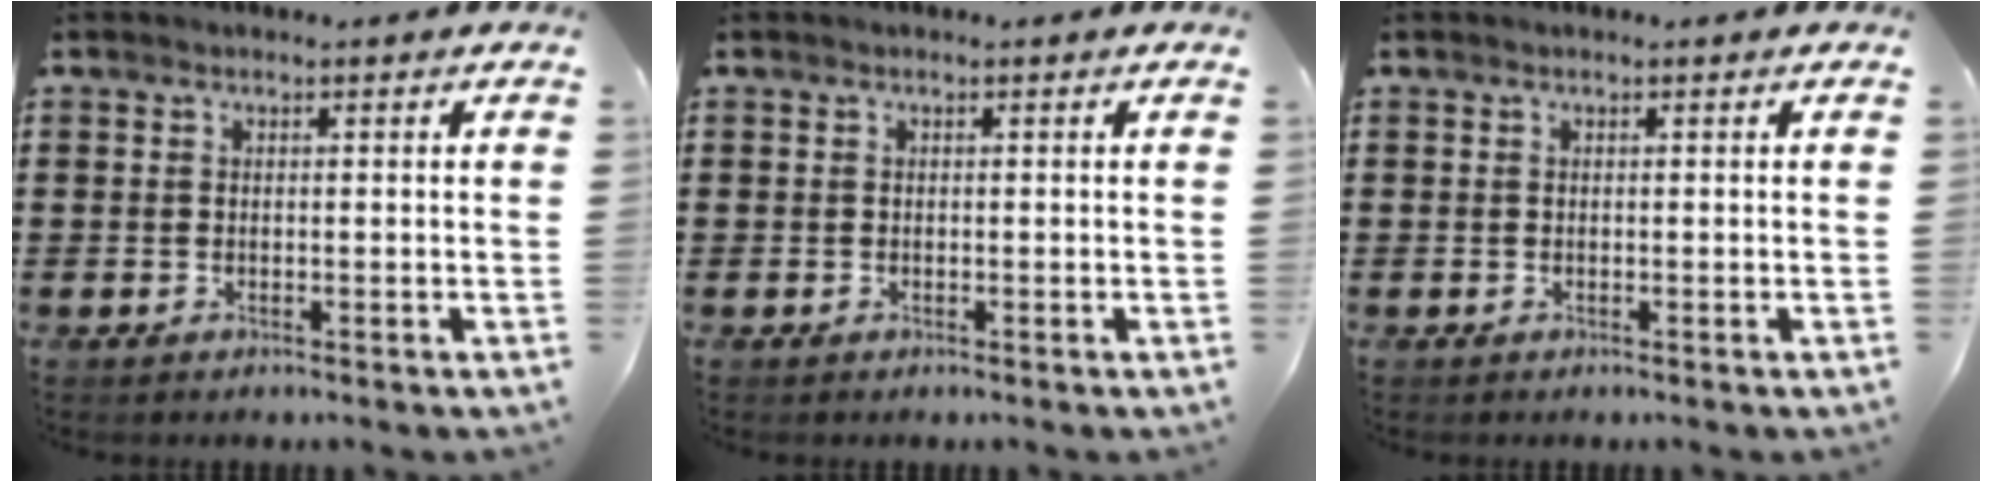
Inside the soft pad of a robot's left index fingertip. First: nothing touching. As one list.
[{"total": 0.0}, {"total": 0.0}]